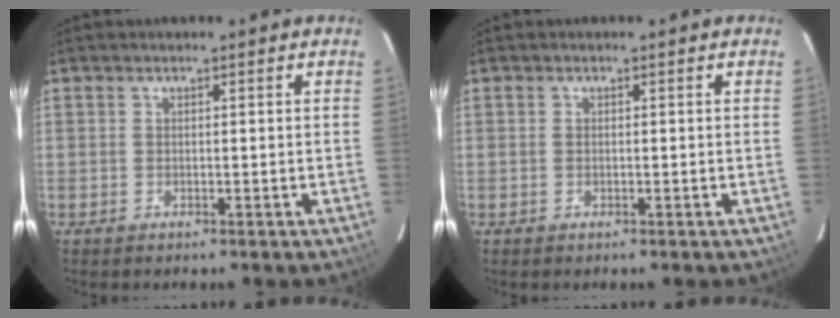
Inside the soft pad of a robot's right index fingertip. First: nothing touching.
{"total": 0.0}